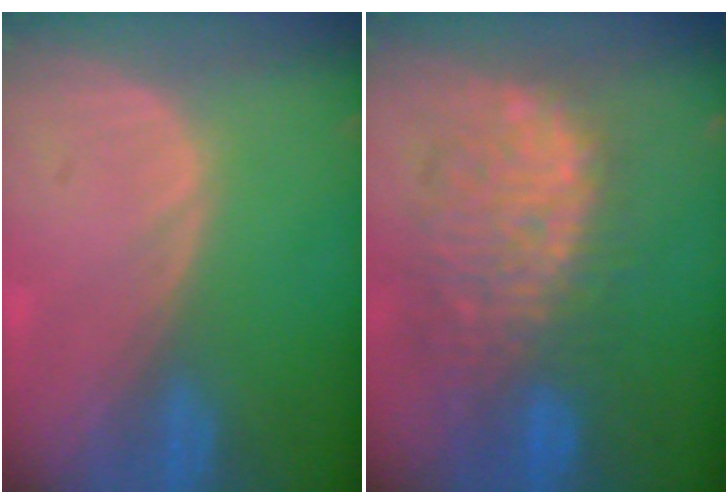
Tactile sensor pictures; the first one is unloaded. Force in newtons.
{"total": 10.7, "press": 10.0, "slide": 3.9}